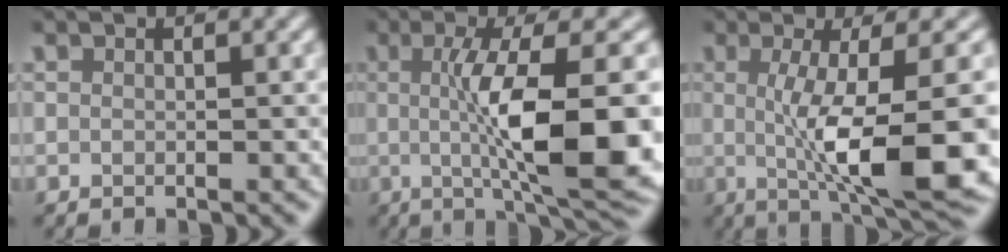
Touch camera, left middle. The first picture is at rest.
{"total": 10.9, "force": [-0.5, 2.5, 10.6], "torque": [-0.161, -0.007, -0.002]}
{"total": 10.9, "force": [-1.1, 2.5, 10.6], "torque": [-0.161, -0.013, -0.013]}